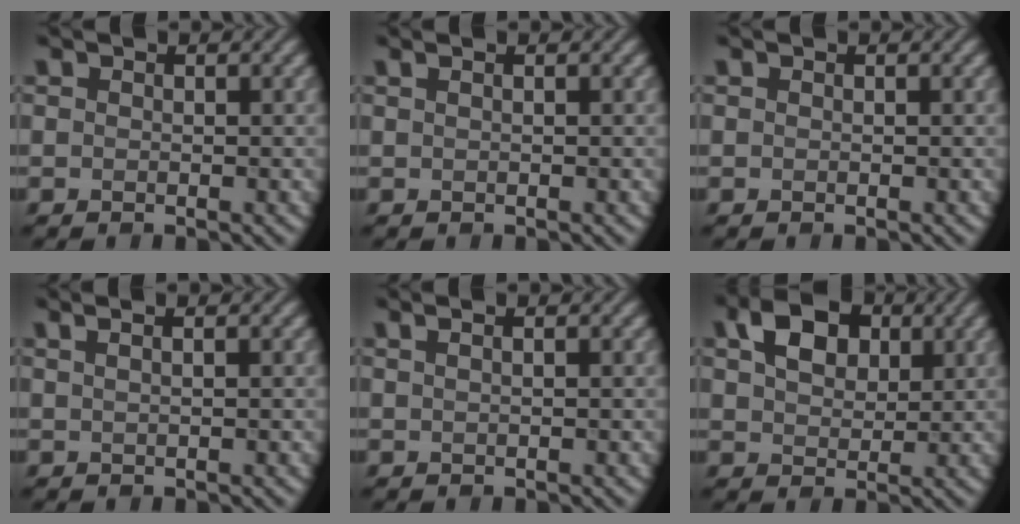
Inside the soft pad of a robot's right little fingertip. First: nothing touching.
{"total": 1.4, "force": [0.7, 0.6, 1.0], "torque": [-0.008, 0.000, -0.001]}
{"total": 0.0}
{"total": 3.8, "force": [1.9, 1.9, 2.6], "torque": [-0.018, 0.029, -0.002]}
{"total": 3.0, "force": [1.5, 1.5, 2.1], "torque": [-0.011, 0.018, -0.007]}
{"total": 4.8, "force": [2.1, 3.2, 2.9], "torque": [-0.058, 0.007, 0.034]}